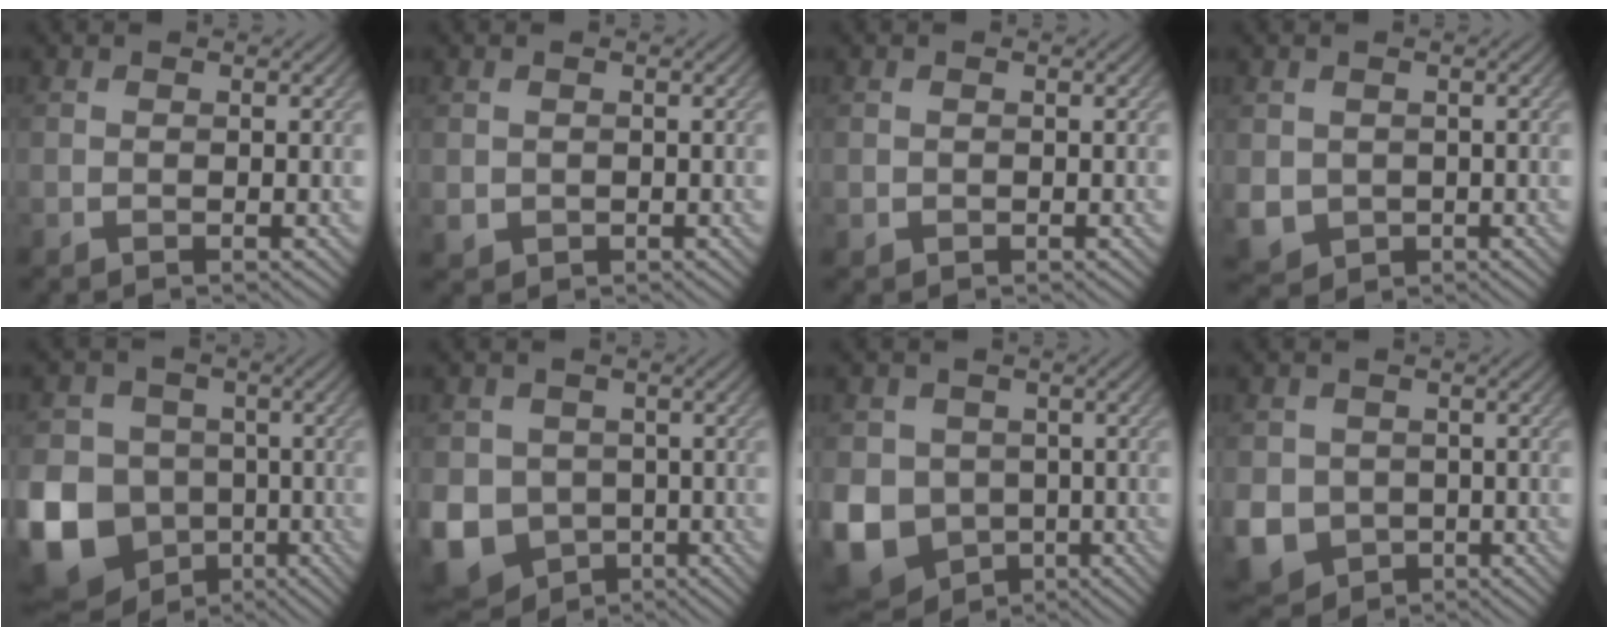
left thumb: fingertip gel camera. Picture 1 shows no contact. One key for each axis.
{"total": 1.4, "fx": 0.1, "fy": 1.3, "fz": 0.3, "tx": -0.012, "ty": -0.009, "tz": 0.005}
{"total": 0.6, "fx": 0.0, "fy": 0.6, "fz": 0.0, "tx": -0.002, "ty": -0.005, "tz": 0.001}
{"total": 3.8, "fx": -0.1, "fy": 3.5, "fz": 1.5, "tx": -0.056, "ty": -0.022, "tz": -0.002}
{"total": 16.7, "fx": -5.4, "fy": 14.3, "fz": 6.7, "tx": -0.201, "ty": -0.047, "tz": -0.117}
{"total": 9.4, "fx": -2.4, "fy": 8.0, "fz": 4.3, "tx": -0.122, "ty": -0.039, "tz": -0.051}
{"total": 10.6, "fx": -2.4, "fy": 9.1, "fz": 5.0, "tx": -0.149, "ty": -0.037, "tz": -0.053}
{"total": 7.7, "fx": -1.8, "fy": 6.7, "fz": 3.3, "tx": -0.095, "ty": -0.032, "tz": -0.038}